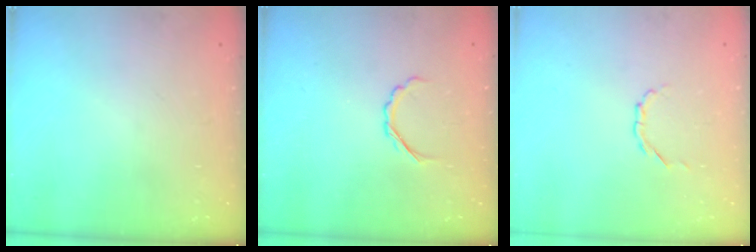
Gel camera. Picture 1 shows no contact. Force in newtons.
{"total": 2.9, "press": 2.8, "slide": 0.9}
{"total": 2.1, "press": 2.1, "slide": 0.6}